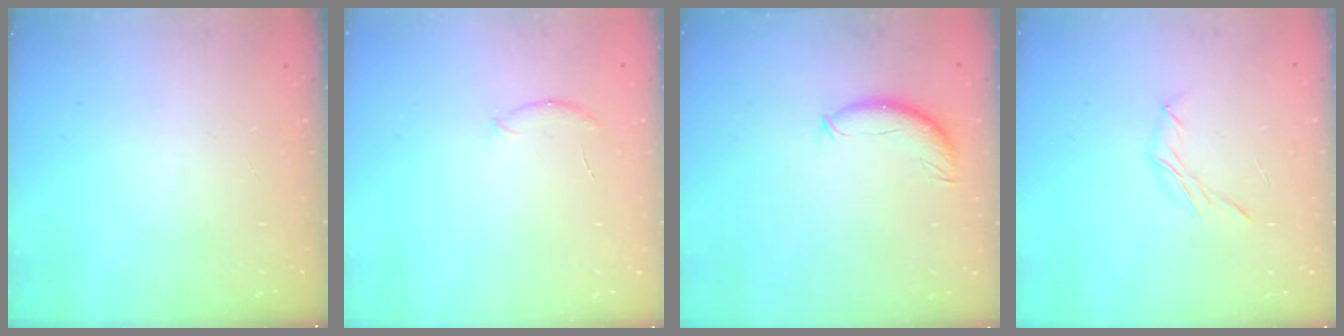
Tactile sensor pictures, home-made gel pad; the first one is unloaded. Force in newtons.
{"total": 6.4, "press": 6.3, "slide": 1.5}
{"total": 8.4, "press": 8.3, "slide": 1.2}
{"total": 5.4, "press": 5.4, "slide": 0.8}